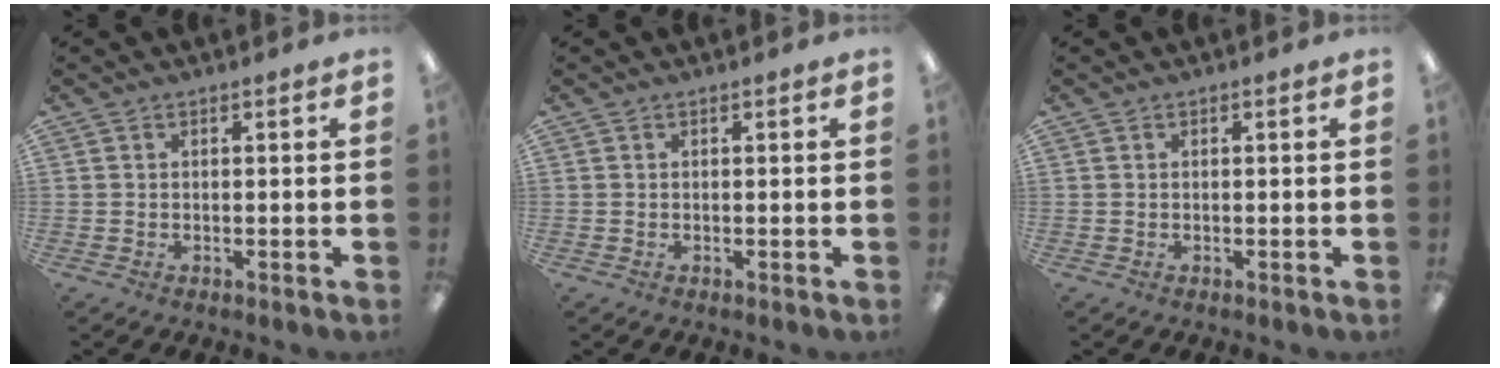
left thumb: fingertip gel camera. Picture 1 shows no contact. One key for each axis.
{"total": 0.0}
{"total": 0.0}